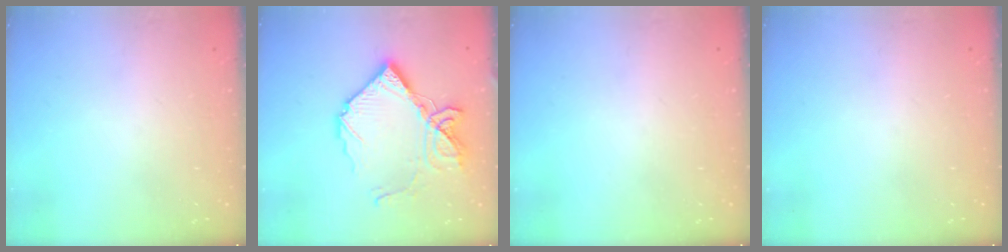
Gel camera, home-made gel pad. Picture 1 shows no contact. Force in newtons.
{"total": 15.9, "press": 15.8, "slide": 1.4}
{"total": 0.0}
{"total": 0.0}